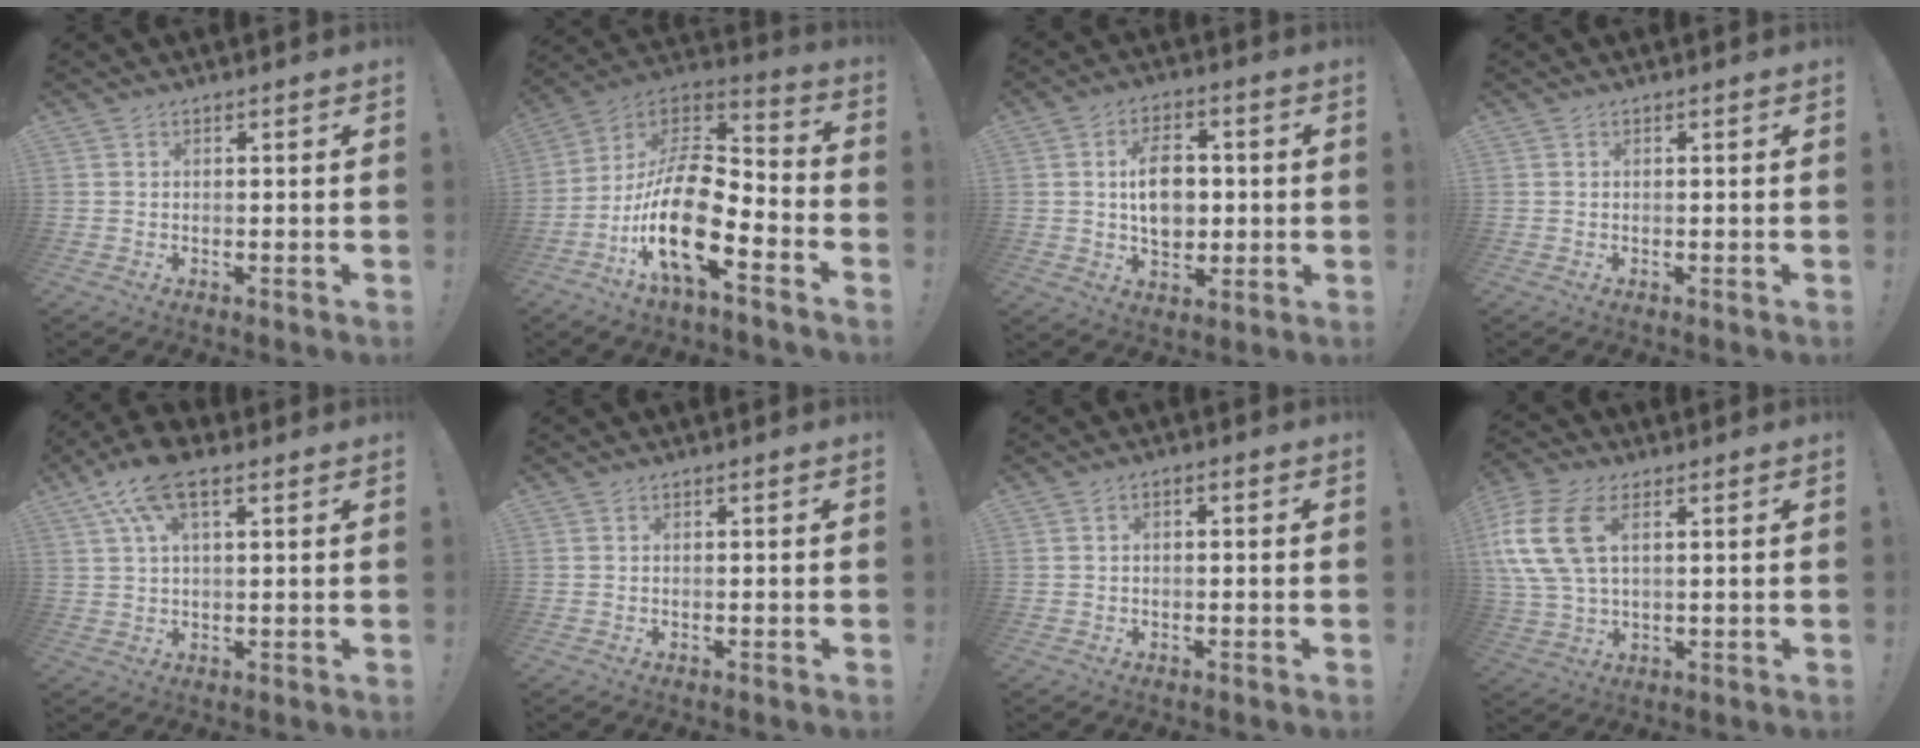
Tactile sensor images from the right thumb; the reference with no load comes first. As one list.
[{"total": 21.2, "force": [-7.1, 9.0, 17.9], "torque": [-0.346, 0.029, -0.118]}, {"total": 11.3, "force": [0.6, 8.0, 8.0], "torque": [-0.114, 0.004, 0.011]}, {"total": 0.0}, {"total": 10.9, "force": [5.4, 4.9, 8.0], "torque": [-0.149, -0.006, 0.101]}, {"total": 0.0}, {"total": 1.5, "force": [-0.7, 0.8, 1.0], "torque": [-0.017, 0.006, -0.013]}, {"total": 15.5, "force": [4.9, 9.0, 11.6], "torque": [-0.239, -0.002, 0.093]}]